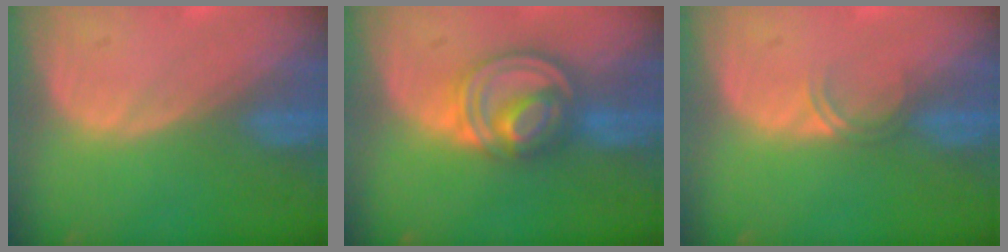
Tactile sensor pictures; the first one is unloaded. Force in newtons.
{"total": 8.1, "press": 6.9, "slide": 4.2}
{"total": 1.7, "press": 1.4, "slide": 1.0}